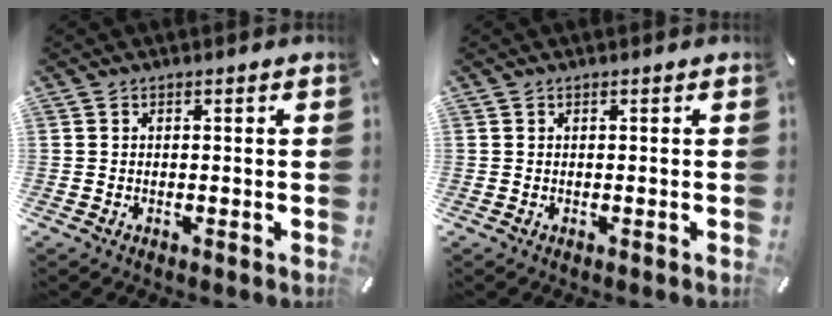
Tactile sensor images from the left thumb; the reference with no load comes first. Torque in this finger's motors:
{"motor_torque": [-0.09, -0.09, 0.04, -0.04, 0.00]}